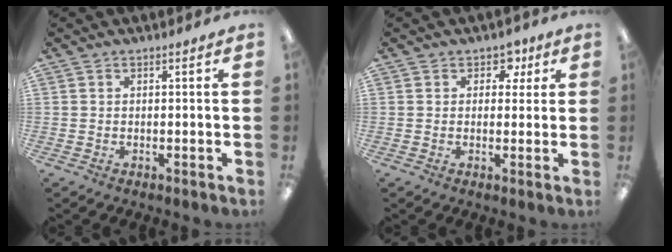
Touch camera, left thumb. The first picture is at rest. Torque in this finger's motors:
{"motor_torque": [-0.11, 0.05, -0.09, -0.19, 0.00]}